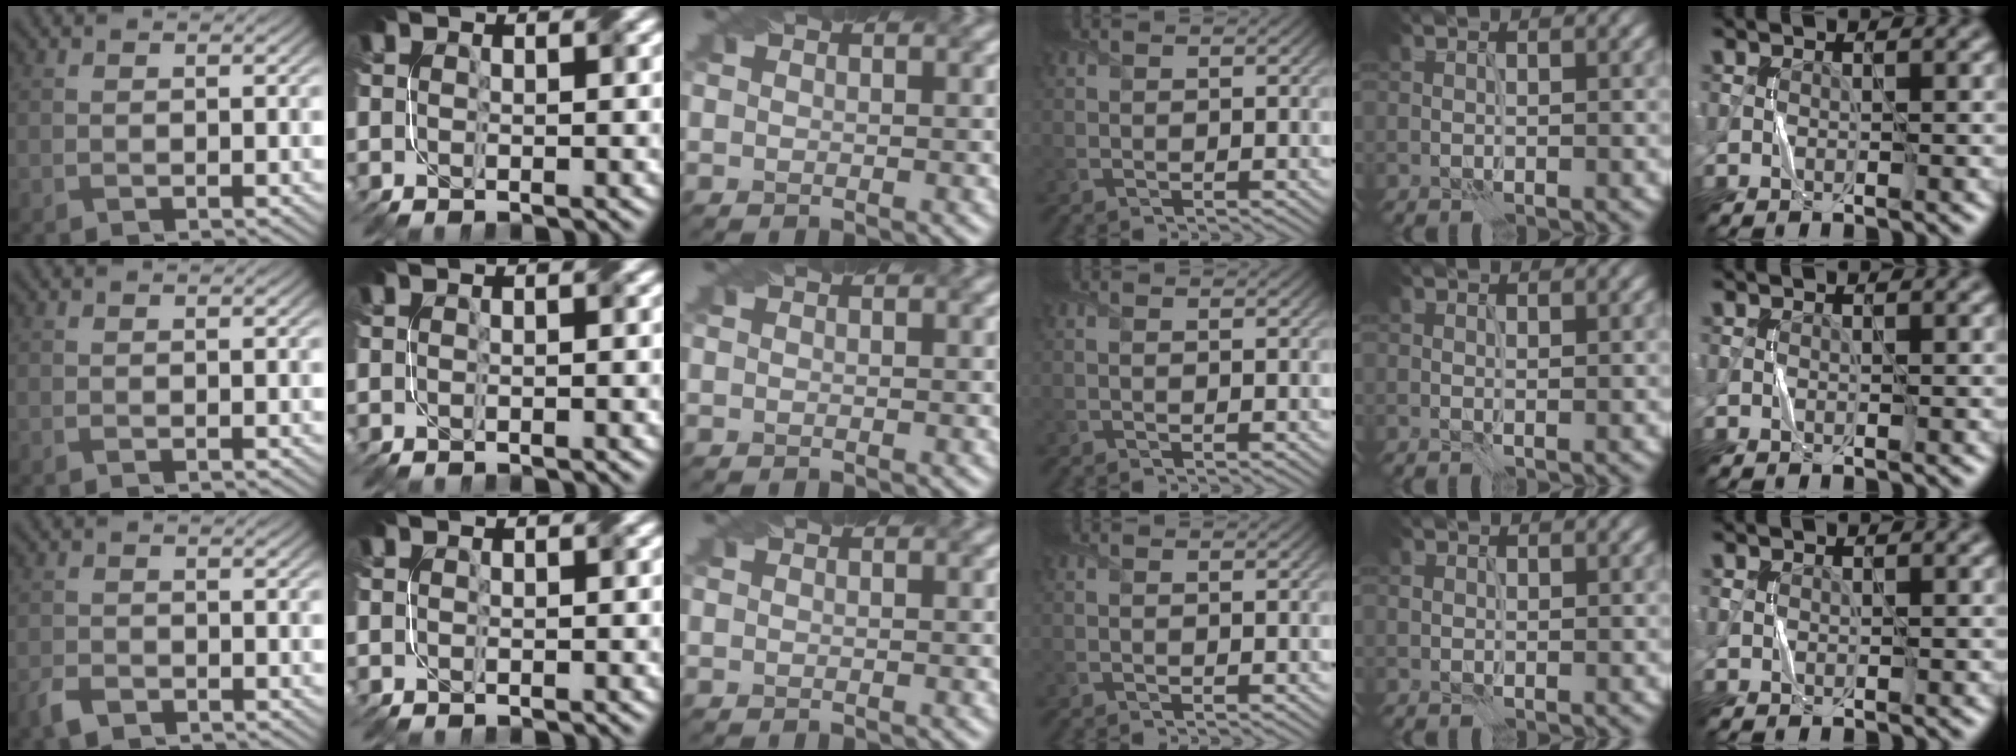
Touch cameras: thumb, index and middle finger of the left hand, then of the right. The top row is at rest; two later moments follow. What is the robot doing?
{"motion": "fold", "object": "napkin"}